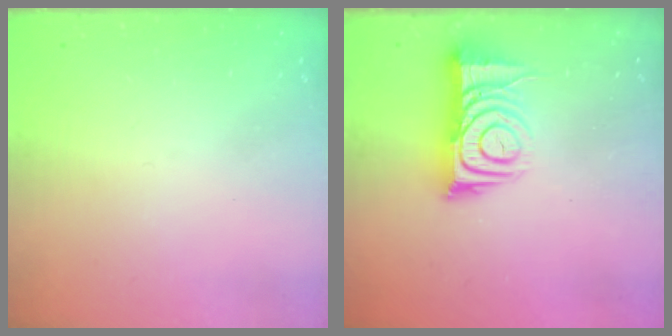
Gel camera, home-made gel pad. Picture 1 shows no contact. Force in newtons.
{"total": 11.5, "press": 11.4, "slide": 1.1}